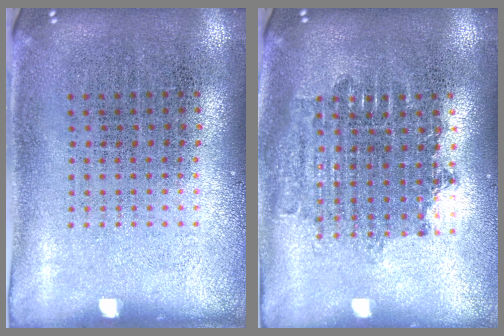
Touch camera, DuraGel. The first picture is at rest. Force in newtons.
{"total": 1.7, "press": 1.4, "slide": 1.0}